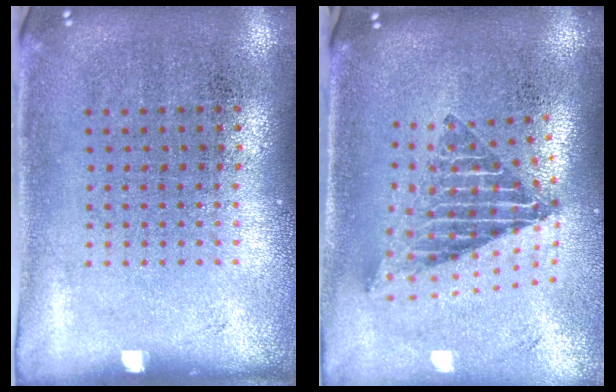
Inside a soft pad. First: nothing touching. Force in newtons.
{"total": 2.2, "press": 1.6, "slide": 1.6}